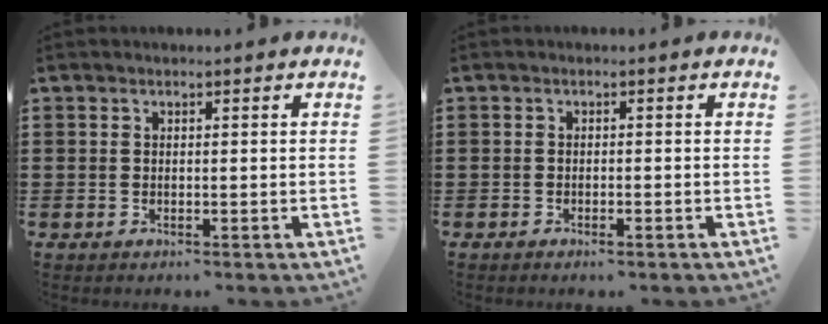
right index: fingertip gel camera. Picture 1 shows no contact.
{"total": 0.8, "force": [-0.7, 0.2, 0.3], "torque": [-0.009, -0.002, -0.014]}